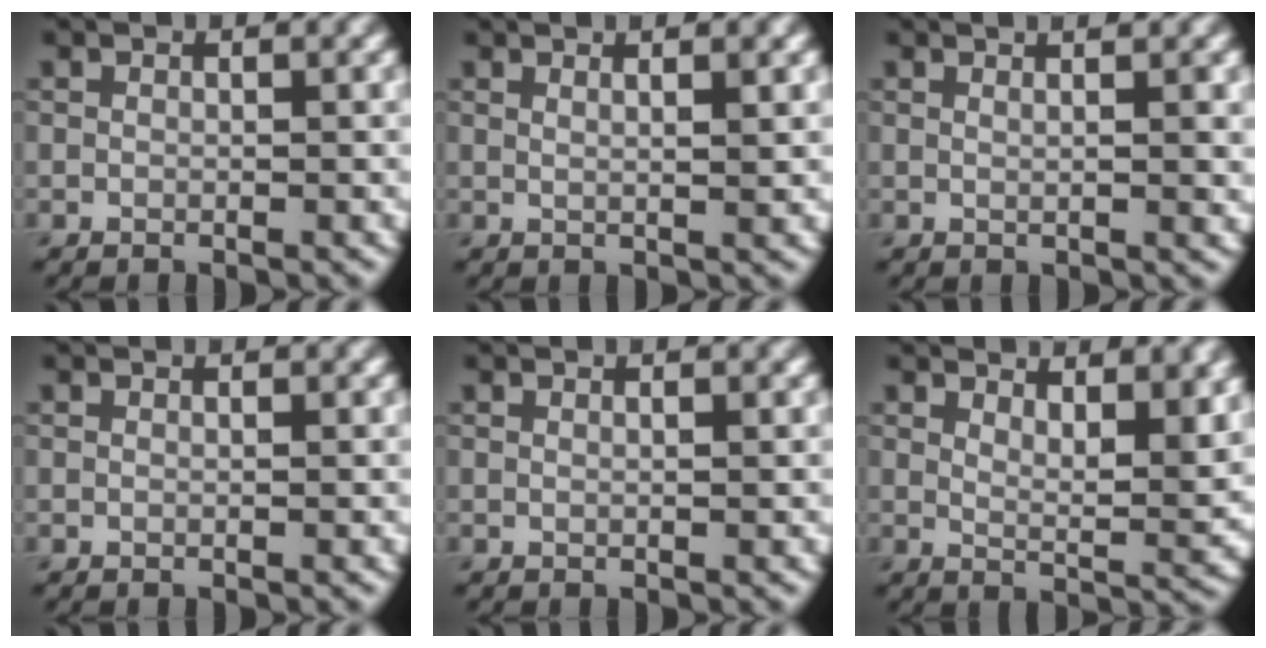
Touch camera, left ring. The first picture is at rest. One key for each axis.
{"total": 3.5, "fx": 1.7, "fy": 1.4, "fz": 2.7, "tx": -0.007, "ty": 0.010, "tz": -0.004}
{"total": 3.6, "fx": 1.7, "fy": 1.3, "fz": 2.9, "tx": -0.015, "ty": 0.007, "tz": -0.002}
{"total": 0.6, "fx": 0.4, "fy": 0.2, "fz": 0.4, "tx": -0.002, "ty": 0.000, "tz": 0.001}
{"total": 1.2, "fx": 0.6, "fy": 0.4, "fz": 0.9, "tx": -0.005, "ty": 0.003, "tz": 0.000}
{"total": 7.2, "fx": 4.5, "fy": 2.4, "fz": 5.1, "tx": -0.058, "ty": 0.004, "tz": 0.066}